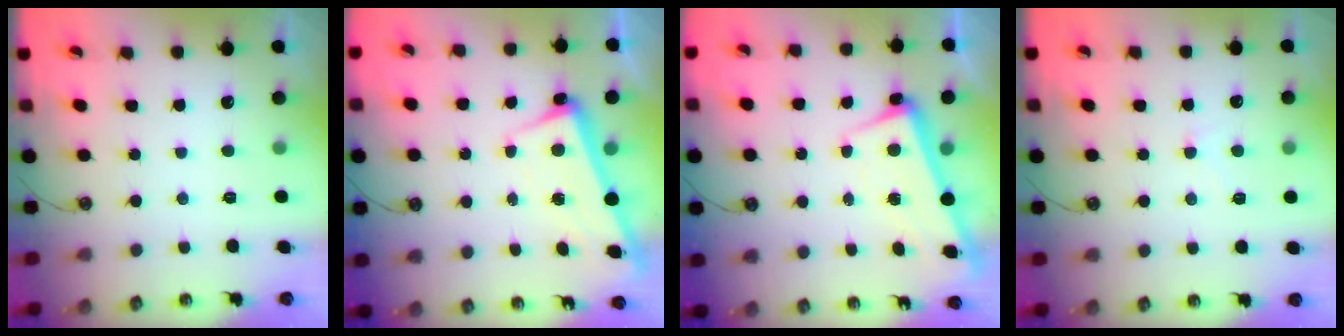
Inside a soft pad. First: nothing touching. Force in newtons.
{"total": 2.3, "press": 2.2, "slide": 0.7}
{"total": 2.1, "press": 2.0, "slide": 0.9}
{"total": 1.1, "press": 1.0, "slide": 0.5}